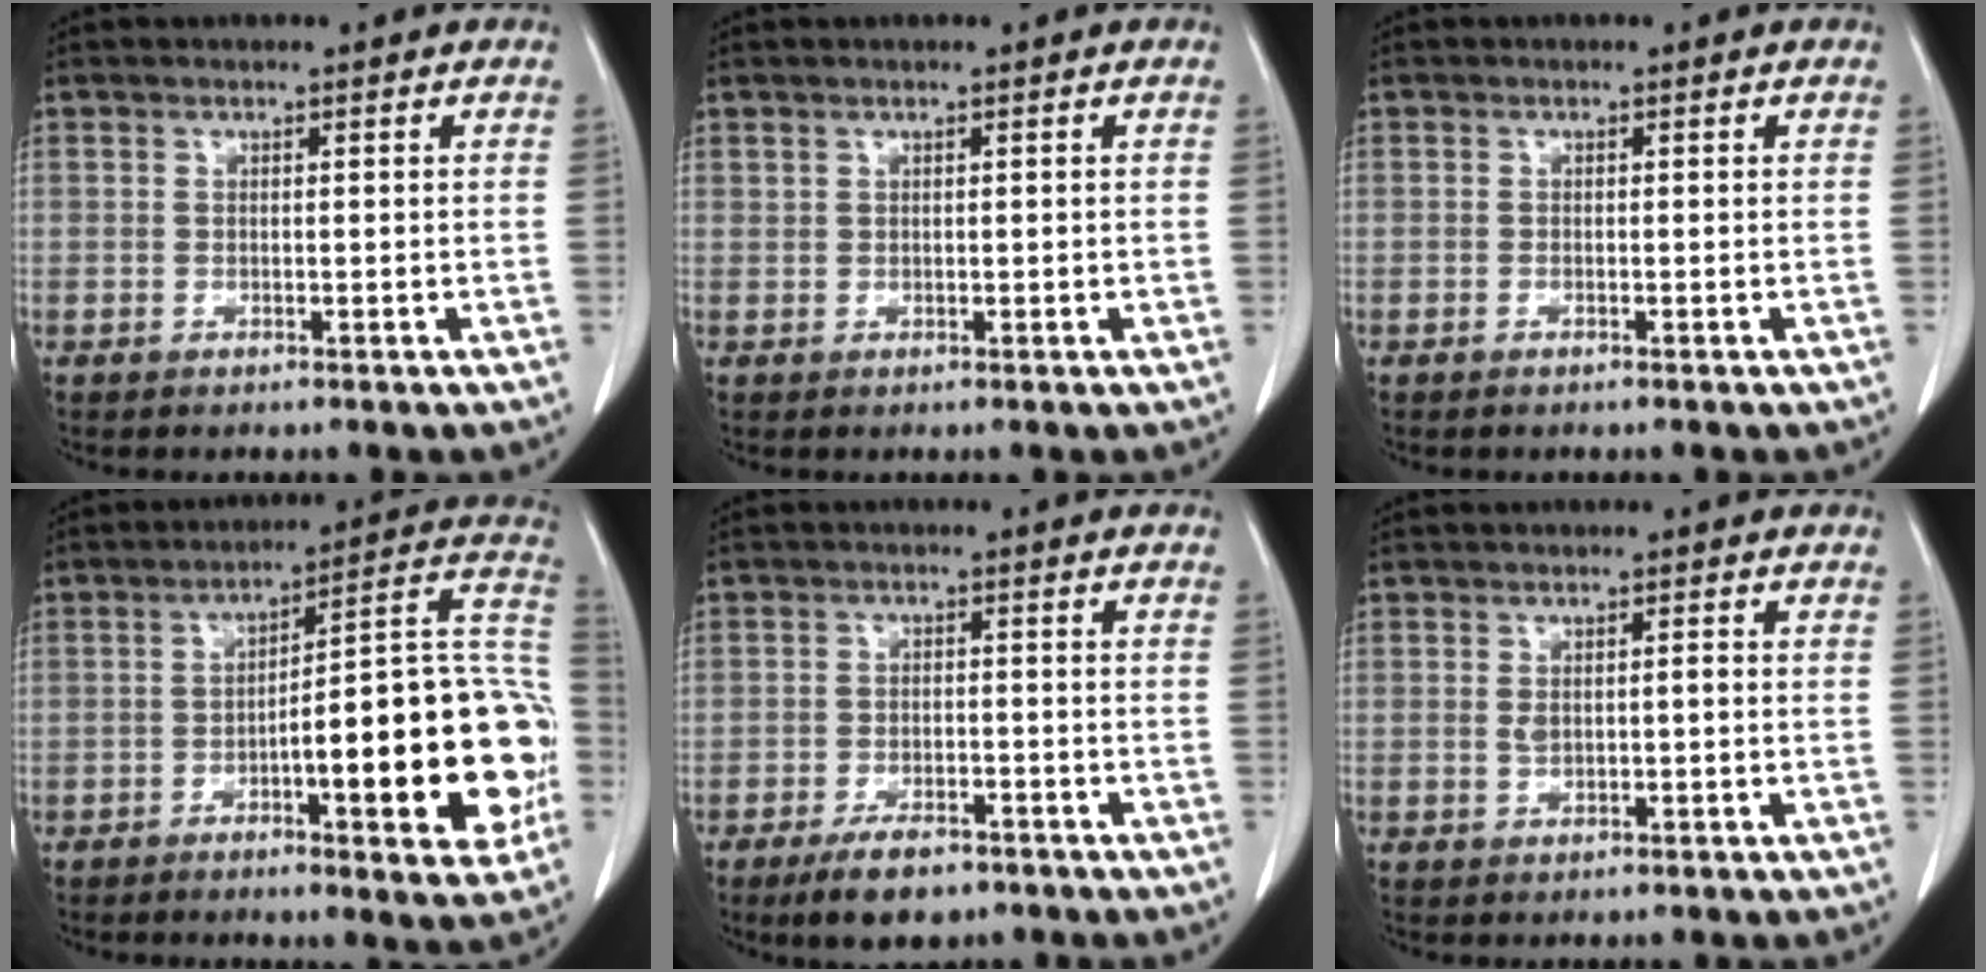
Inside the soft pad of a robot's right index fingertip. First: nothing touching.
{"total": 0.7, "force": [0.4, 0.3, 0.3], "torque": [-0.003, -0.001, 0.010]}
{"total": 0.0}
{"total": 20.9, "force": [-4.7, 3.9, 19.9], "torque": [-0.209, 0.035, -0.058]}
{"total": 6.1, "force": [-4.4, 2.4, 3.4], "torque": [-0.061, -0.002, -0.069]}
{"total": 2.1, "force": [-0.1, 0.9, 1.9], "torque": [-0.039, 0.008, 0.004]}